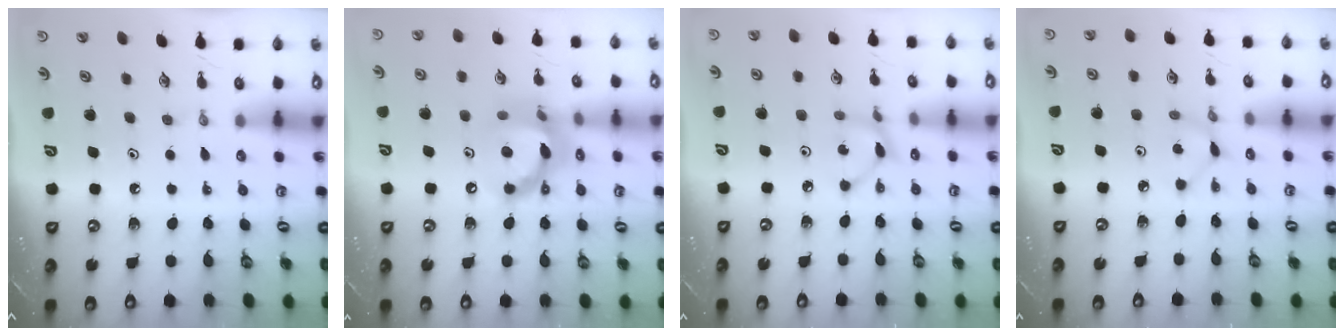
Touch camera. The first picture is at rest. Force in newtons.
{"total": 15.0, "press": 14.9, "slide": 1.2}
{"total": 2.7, "press": 2.7, "slide": 0.1}
{"total": 2.8, "press": 2.8, "slide": 0.3}